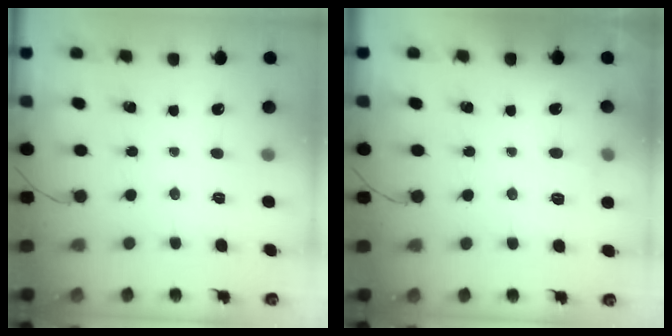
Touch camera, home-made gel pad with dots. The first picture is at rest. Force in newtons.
{"total": 6.2, "press": 5.9, "slide": 1.8}